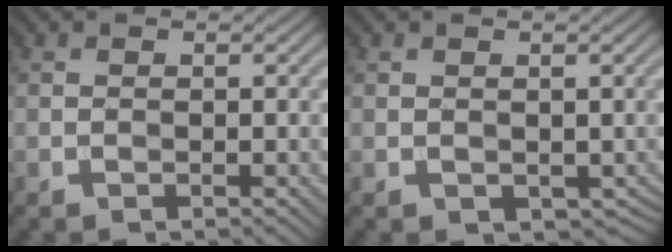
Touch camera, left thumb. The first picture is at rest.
{"total": 1.6, "force": [0.3, 1.2, 0.9], "torque": [-0.024, -0.007, 0.009]}